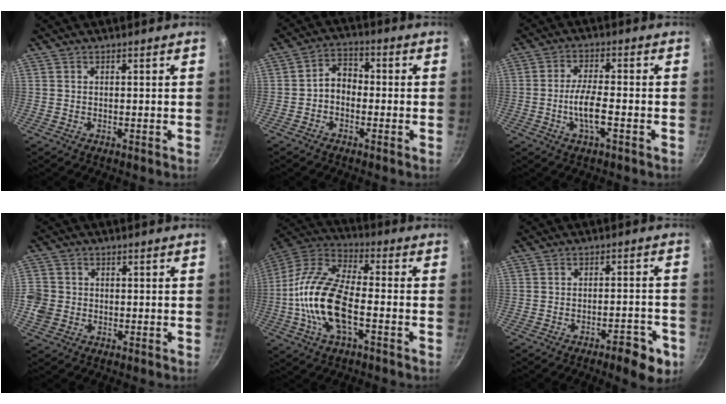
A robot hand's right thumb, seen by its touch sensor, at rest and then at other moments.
{"total": 5.3, "force": [-1.1, 3.9, 3.3], "torque": [-0.034, 0.025, -0.035]}
{"total": 6.2, "force": [-1.8, 1.9, 5.6], "torque": [-0.110, 0.013, -0.033]}
{"total": 5.4, "force": [-1.0, 4.8, 2.3], "torque": [-0.040, 0.009, -0.019]}
{"total": 17.4, "force": [-3.7, 7.8, 15.1], "torque": [-0.311, 0.029, -0.072]}
{"total": 7.3, "force": [-4.2, 2.1, 5.7], "torque": [-0.067, 0.026, -0.054]}